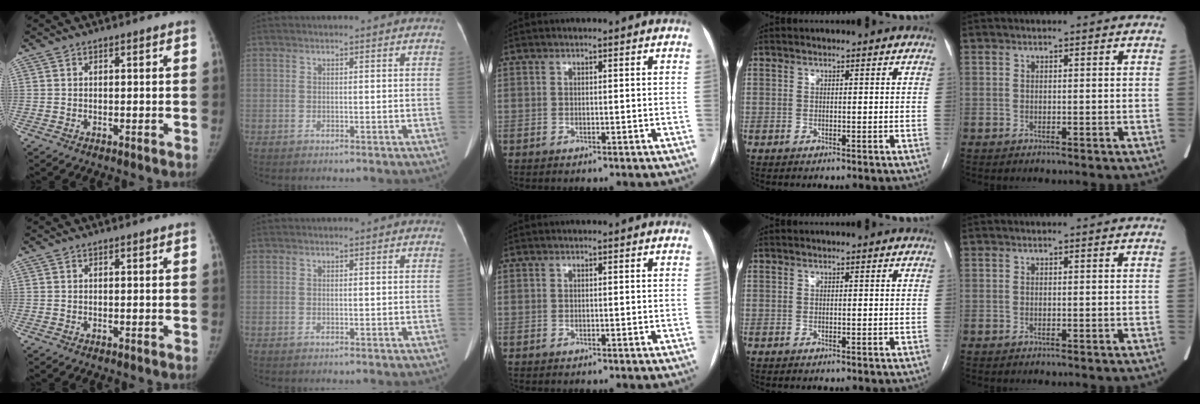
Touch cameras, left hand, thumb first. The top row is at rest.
{}